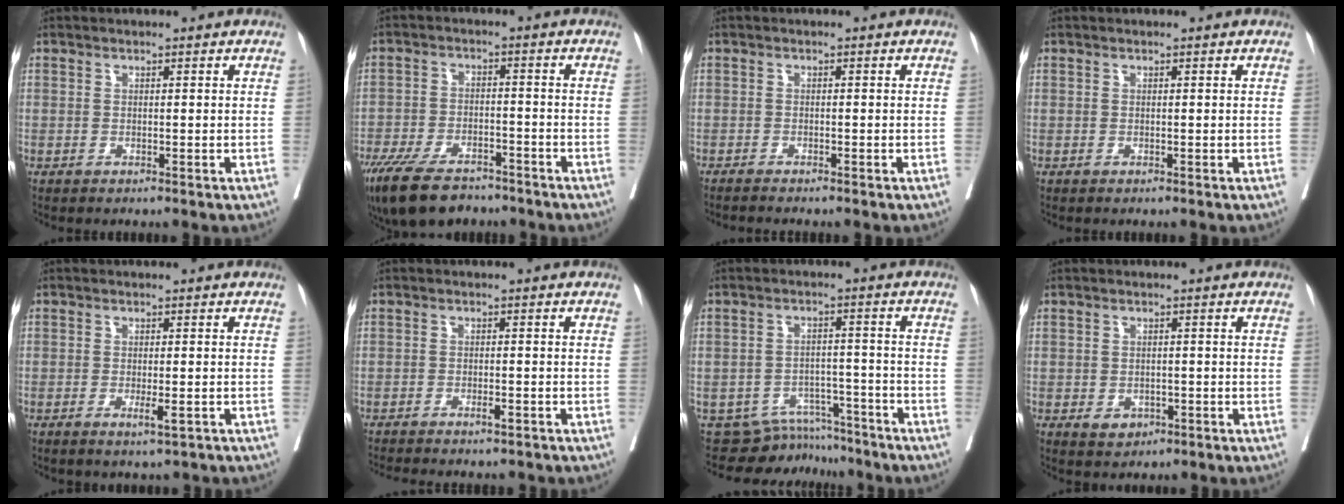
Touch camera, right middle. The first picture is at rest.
{"total": 12.7, "force": [-9.6, 4.9, 6.6], "torque": [-0.121, -0.014, -0.157]}
{"total": 2.1, "force": [-1.9, -0.1, 1.0], "torque": [-0.014, -0.001, -0.027]}
{"total": 0.0}
{"total": 2.2, "force": [-1.1, 0.5, 1.8], "torque": [-0.029, -0.001, -0.017]}
{"total": 4.4, "force": [-3.8, 0.6, 2.2], "torque": [-0.029, -0.004, -0.051]}
{"total": 8.4, "force": [-7.9, 2.8, -1.0], "torque": [0.025, 0.034, -0.108]}
{"total": 2.6, "force": [-1.2, 2.0, 1.3], "torque": [-0.014, 0.003, -0.007]}